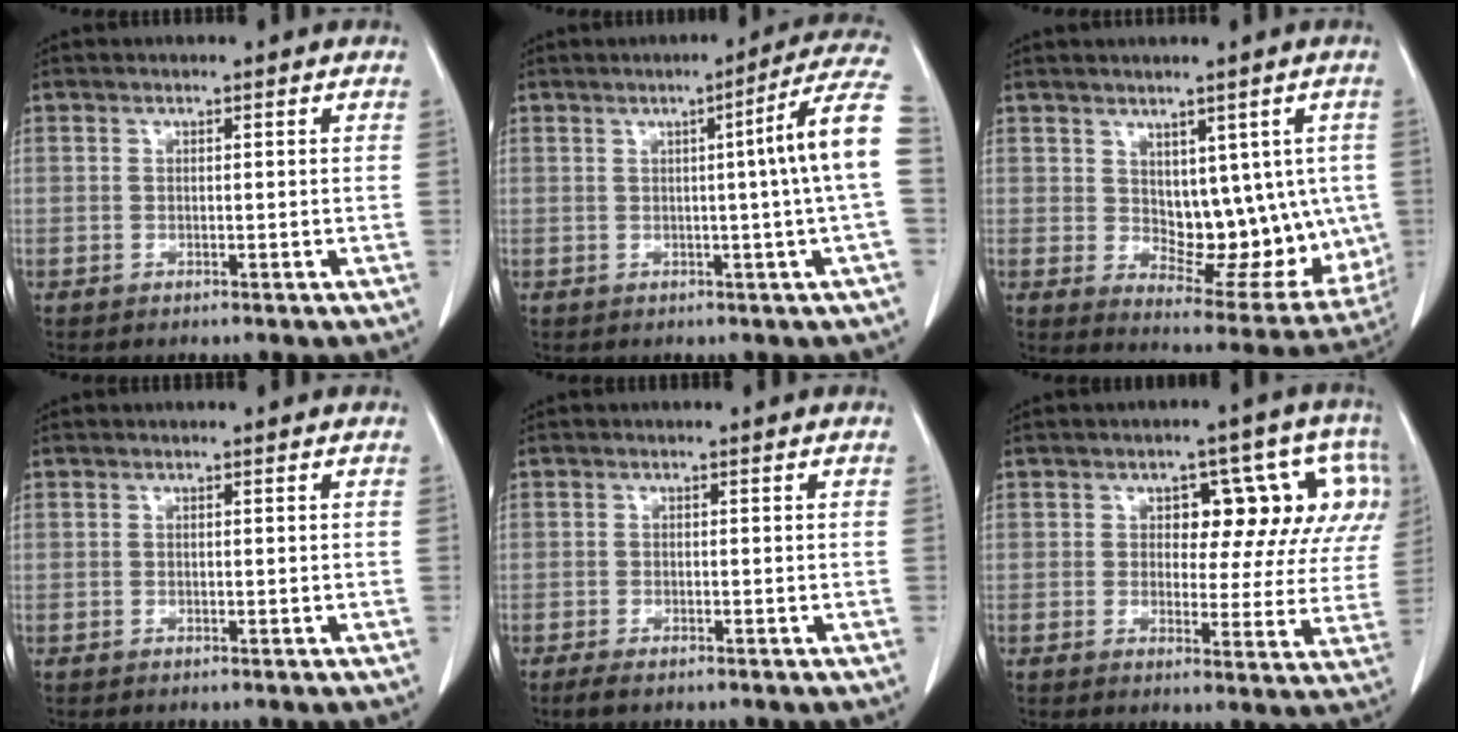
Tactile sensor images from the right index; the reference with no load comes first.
{"total": 9.4, "force": [0.4, -2.0, 9.2], "torque": [-0.106, 0.008, -0.001]}
{"total": 12.6, "force": [1.6, 6.9, 10.5], "torque": [-0.118, 0.001, 0.045]}
{"total": 0.0}
{"total": 2.0, "force": [-1.5, 0.6, 1.2], "torque": [-0.026, -0.005, -0.023]}
{"total": 12.5, "force": [3.6, 6.4, 10.1], "torque": [-0.103, 0.033, 0.043]}